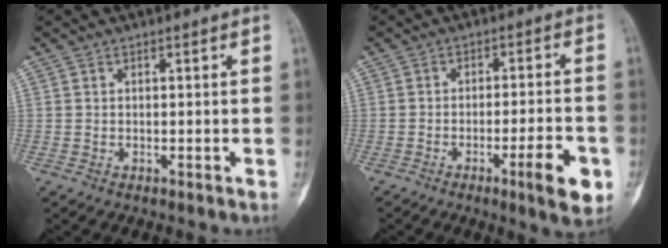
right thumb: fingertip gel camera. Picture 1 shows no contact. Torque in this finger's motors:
{"motor_torque": [-0.01, 0.24, -0.19, 0.04, -0.01]}